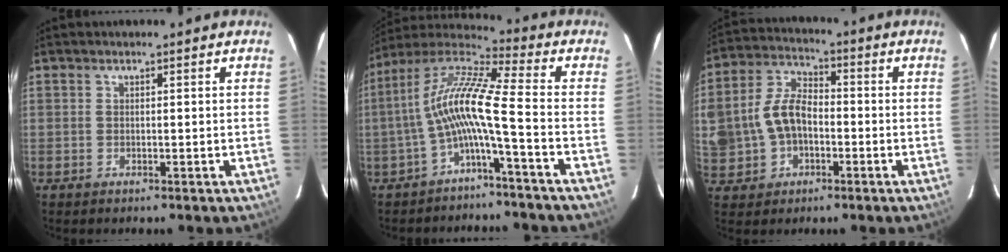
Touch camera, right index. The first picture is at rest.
{"total": 11.4, "force": [-3.1, 0.1, 11.0], "torque": [-0.220, 0.015, -0.066]}
{"total": 12.9, "force": [-1.7, 9.7, 8.3], "torque": [-0.200, 0.024, -0.021]}